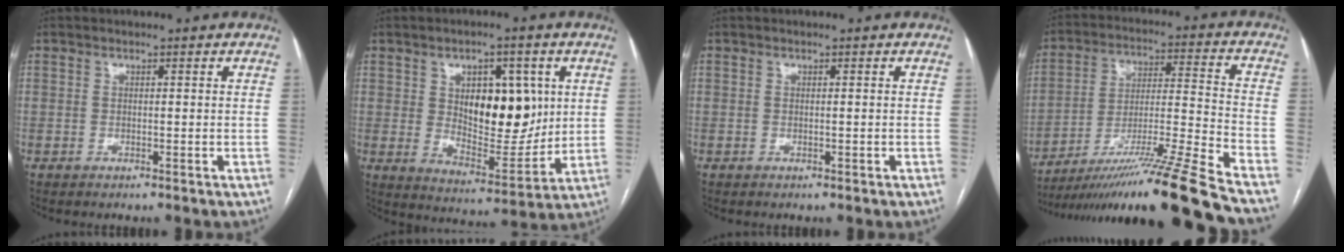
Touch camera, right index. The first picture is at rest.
{"total": 12.7, "force": [3.1, 6.2, 10.7], "torque": [-0.157, 0.001, 0.060]}
{"total": 0.0}
{"total": 22.4, "force": [-18.5, -3.1, 12.4], "torque": [-0.178, -0.023, -0.312]}